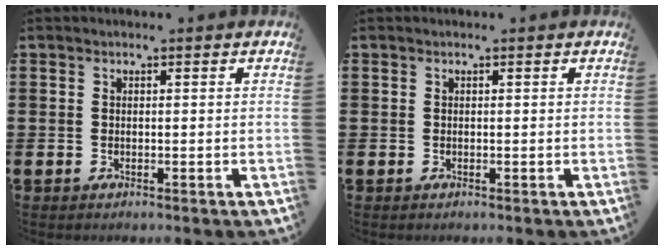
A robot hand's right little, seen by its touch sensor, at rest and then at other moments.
{"total": 0.0}